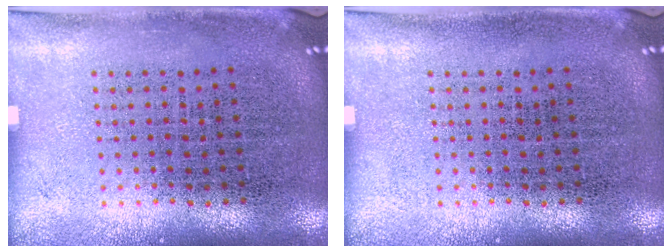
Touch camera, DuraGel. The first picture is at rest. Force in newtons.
{"total": 0.0}